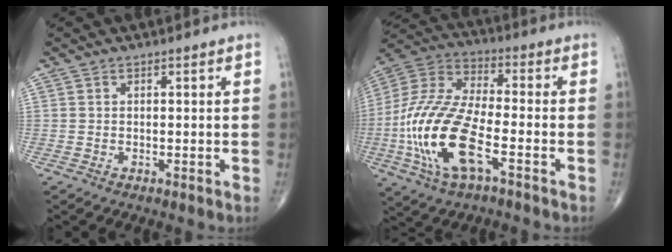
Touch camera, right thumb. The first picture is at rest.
{"total": 19.6, "force": [-6.0, 7.8, 16.9], "torque": [-0.367, 0.023, -0.111]}